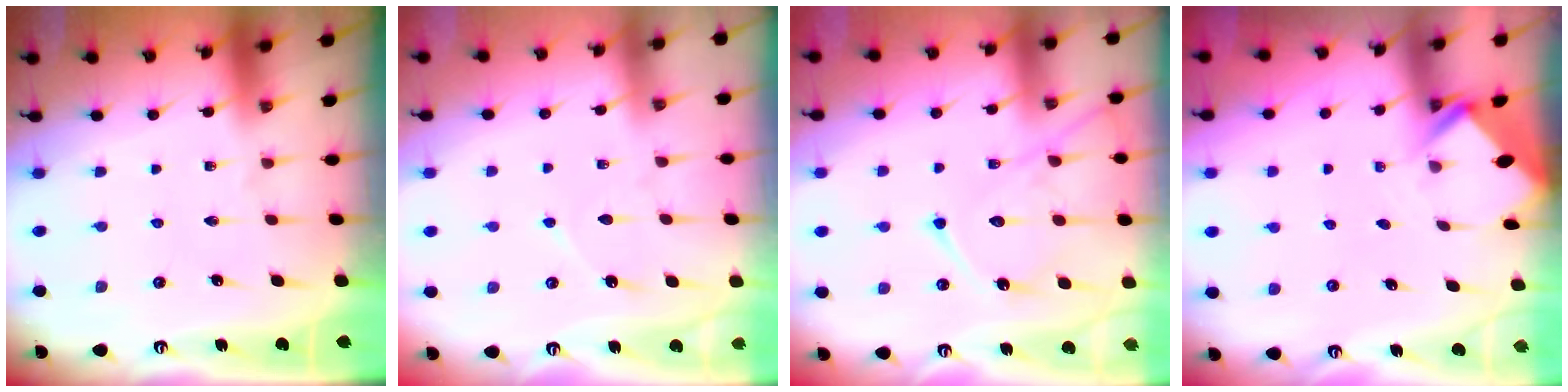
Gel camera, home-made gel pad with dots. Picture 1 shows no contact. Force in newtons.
{"total": 3.8, "press": 3.8, "slide": 0.2}
{"total": 14.1, "press": 14.0, "slide": 1.3}
{"total": 2.6, "press": 2.6, "slide": 0.2}